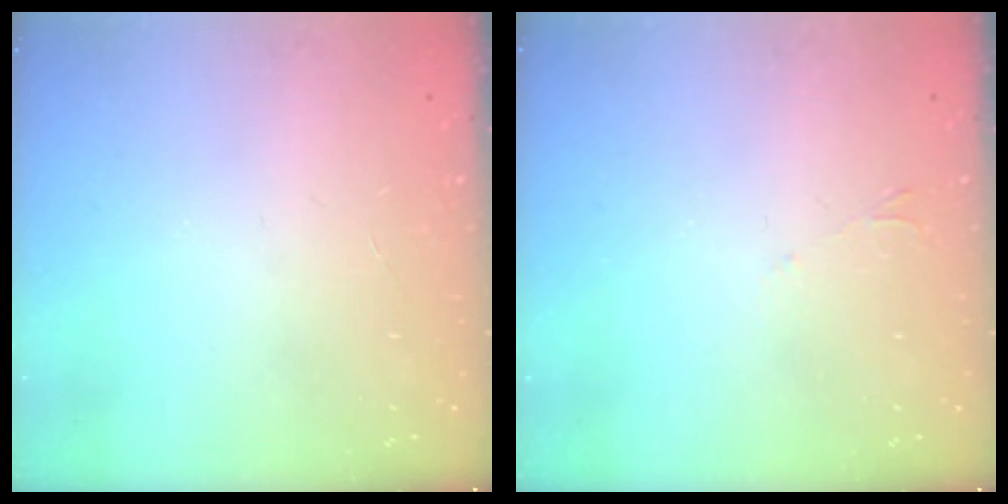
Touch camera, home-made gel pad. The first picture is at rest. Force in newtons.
{"total": 2.2, "press": 2.2, "slide": 0.4}